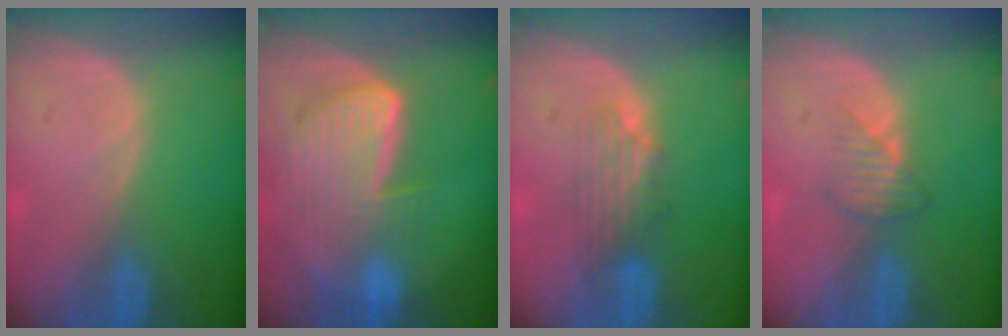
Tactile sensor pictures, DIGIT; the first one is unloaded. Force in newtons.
{"total": 9.2, "press": 8.0, "slide": 4.5}
{"total": 3.7, "press": 3.7, "slide": 0.4}
{"total": 2.7, "press": 2.6, "slide": 0.7}